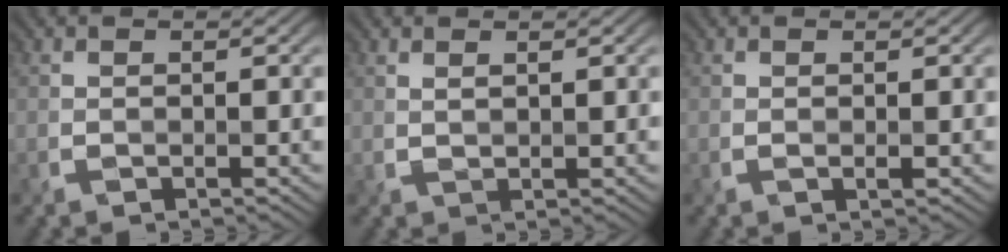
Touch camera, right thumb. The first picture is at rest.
{"total": 0.8, "force": [0.7, 0.1, 0.4], "torque": [-0.010, 0.006, 0.014]}
{"total": 0.6, "force": [0.0, 0.1, 0.6], "torque": [-0.008, 0.000, 0.000]}